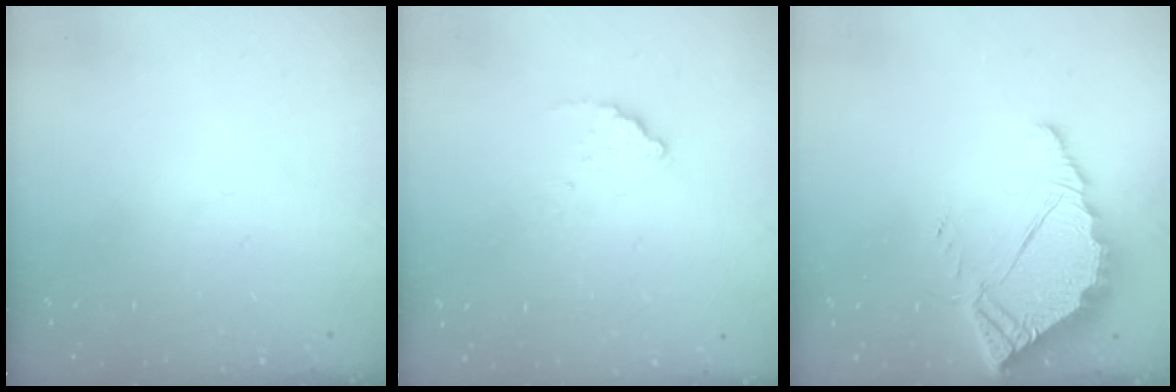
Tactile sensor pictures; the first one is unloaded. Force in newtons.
{"total": 3.9, "press": 3.9, "slide": 0.1}
{"total": 7.1, "press": 7.1, "slide": 0.5}